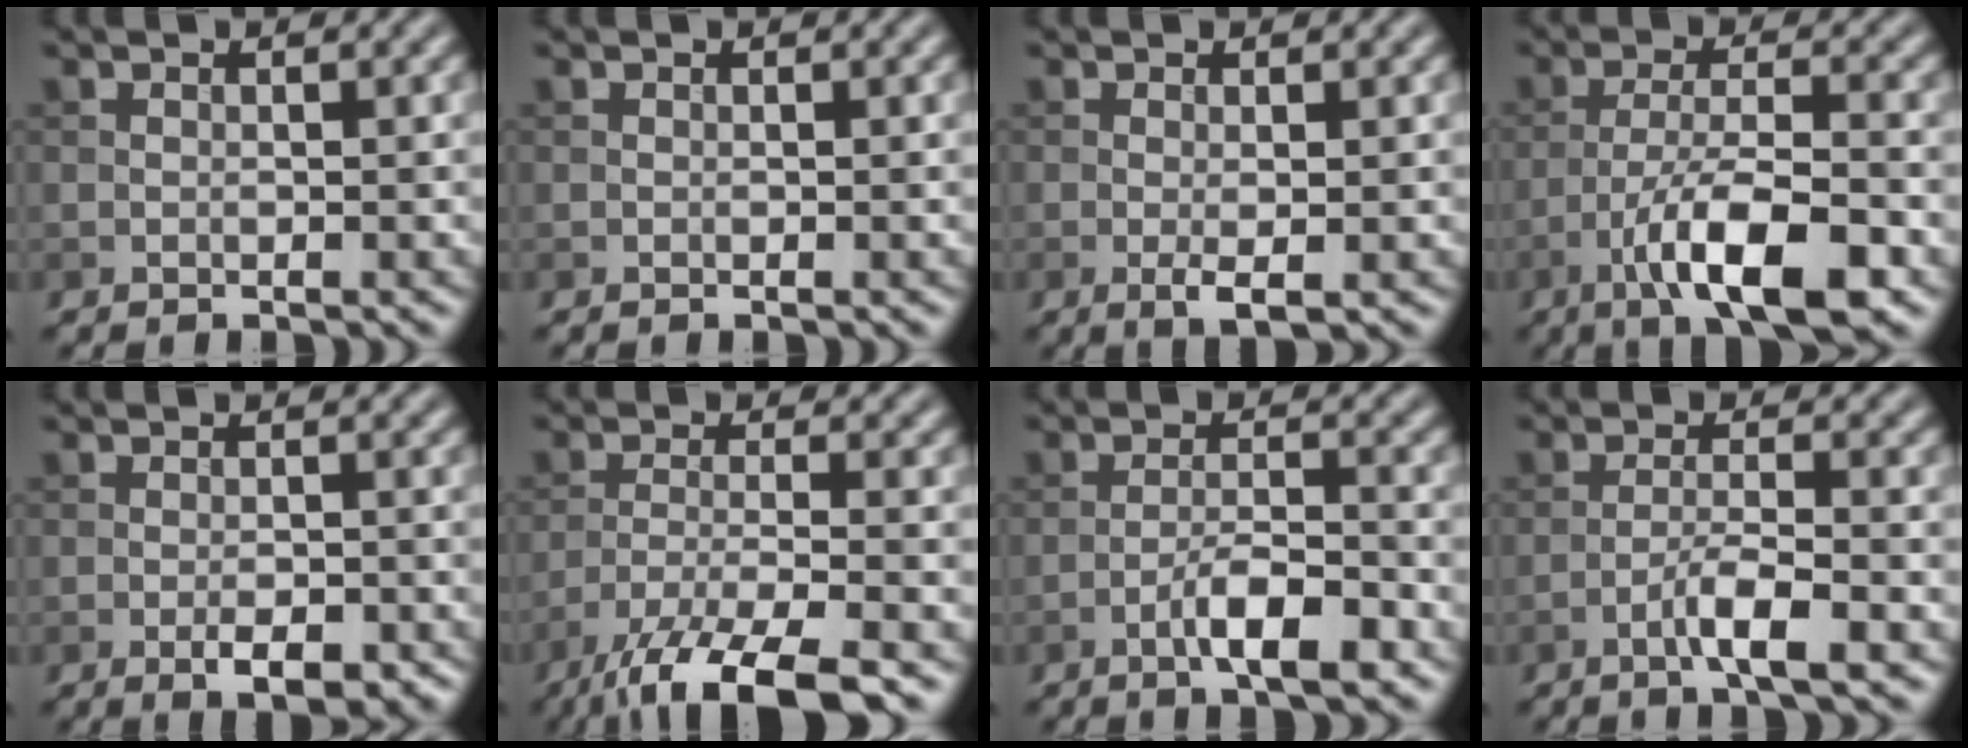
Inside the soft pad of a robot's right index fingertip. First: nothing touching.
{"total": 0.0}
{"total": 1.8, "force": [-0.3, 0.3, 1.7], "torque": [-0.032, -0.005, -0.006]}
{"total": 8.5, "force": [-4.5, 2.2, 6.9], "torque": [-0.117, 0.006, -0.080]}
{"total": 3.2, "force": [-1.6, 1.2, 2.5], "torque": [-0.041, -0.004, -0.022]}
{"total": 8.6, "force": [-6.0, 2.0, 5.9], "torque": [-0.102, -0.008, -0.117]}
{"total": 4.5, "force": [-2.4, 1.0, 3.7], "torque": [-0.066, 0.007, -0.042]}
{"total": 3.8, "force": [-1.9, 0.5, 3.3], "torque": [-0.060, 0.008, -0.040]}